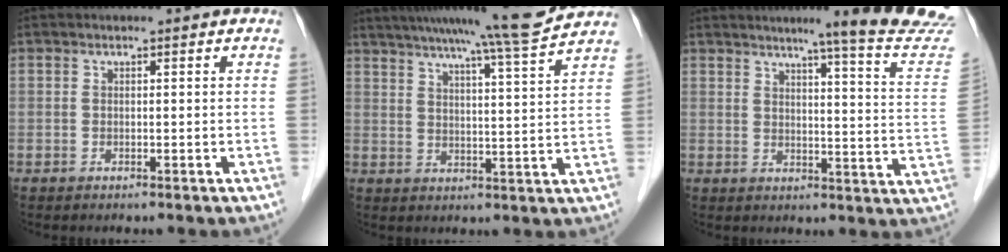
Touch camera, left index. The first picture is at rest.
{"total": 13.2, "force": [11.6, -1.6, 6.1], "torque": [-0.103, -0.009, 0.157]}
{"total": 16.6, "force": [15.0, -1.8, 6.9], "torque": [-0.084, -0.100, 0.162]}